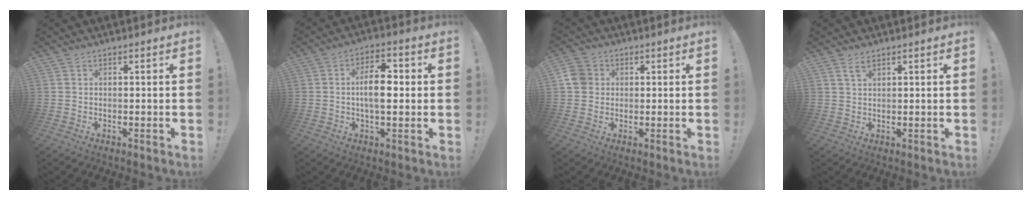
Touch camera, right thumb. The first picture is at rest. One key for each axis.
{"total": 9.5, "fx": 0.0, "fy": 4.7, "fz": 8.2, "tx": -0.139, "ty": 0.005, "tz": -0.006}
{"total": 5.8, "fx": 1.1, "fy": 5.4, "fz": 2.1, "tx": -0.031, "ty": 0.007, "tz": 0.021}
{"total": 2.7, "fx": 1.7, "fy": 0.7, "fz": 2.0, "tx": -0.042, "ty": -0.002, "tz": 0.031}